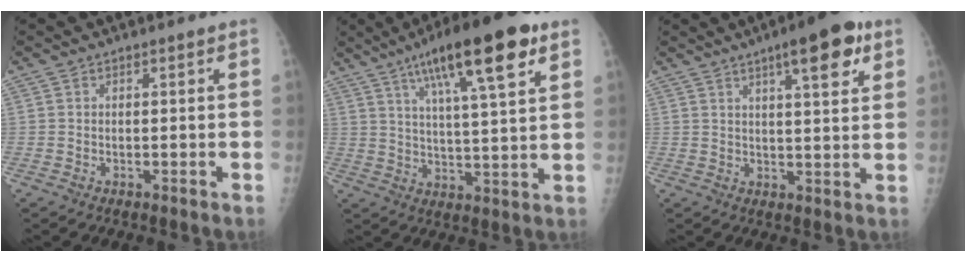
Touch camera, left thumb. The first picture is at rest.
{"total": 17.1, "force": [8.9, 3.5, 14.1], "torque": [-0.213, -0.020, 0.139]}
{"total": 10.5, "force": [5.4, 2.7, 8.6], "torque": [-0.103, -0.018, 0.071]}